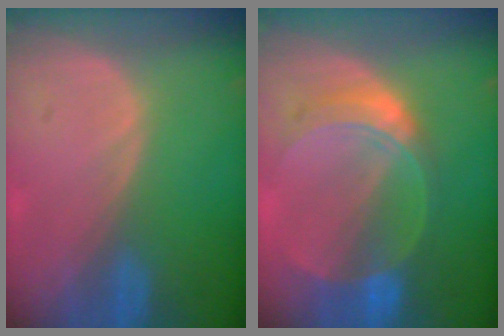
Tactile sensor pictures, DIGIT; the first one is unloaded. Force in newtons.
{"total": 7.6, "press": 6.8, "slide": 3.4}